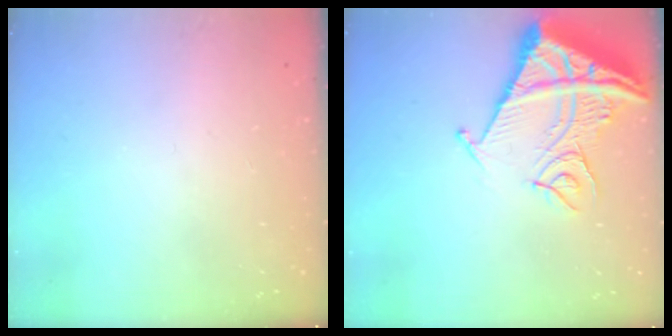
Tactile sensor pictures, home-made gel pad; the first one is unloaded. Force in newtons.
{"total": 15.9, "press": 15.8, "slide": 1.8}